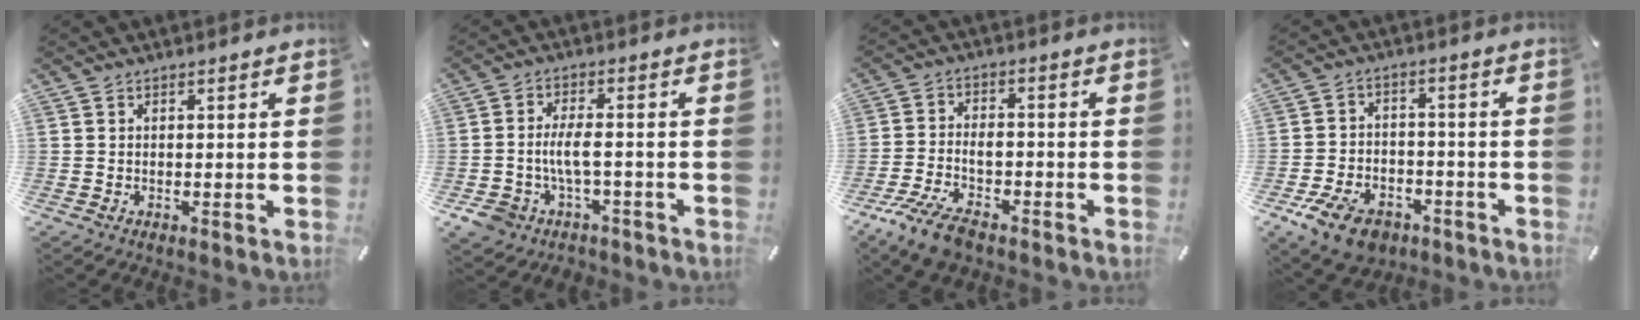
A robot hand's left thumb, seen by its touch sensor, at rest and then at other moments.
{"total": 6.9, "force": [-2.1, 4.0, 5.1], "torque": [-0.113, 0.006, -0.041]}
{"total": 8.3, "force": [-4.9, 4.4, 5.1], "torque": [-0.110, 0.014, -0.092]}
{"total": 9.7, "force": [-5.9, 6.1, 4.7], "torque": [-0.093, 0.037, -0.104]}